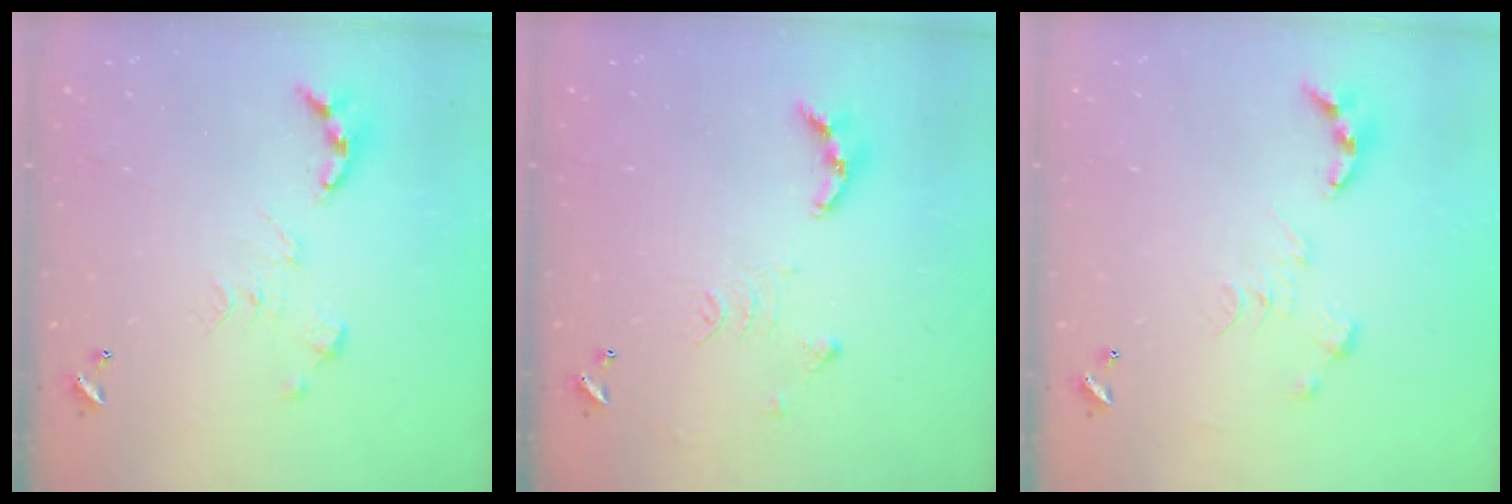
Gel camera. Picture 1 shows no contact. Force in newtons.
{"total": 10.3, "press": 10.2, "slide": 1.0}
{"total": 0.0}